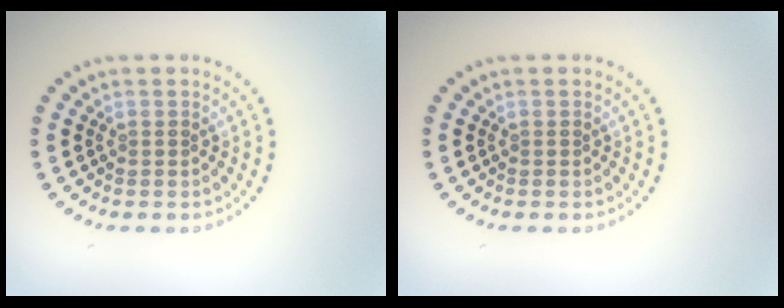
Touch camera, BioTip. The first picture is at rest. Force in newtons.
{"total": 0.0}